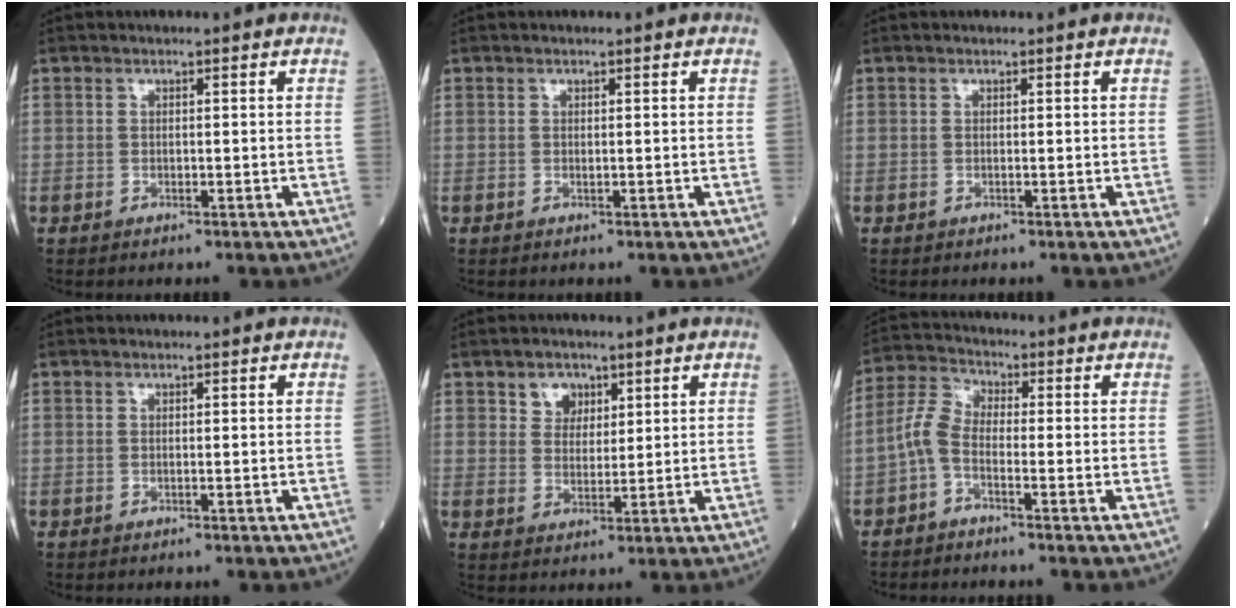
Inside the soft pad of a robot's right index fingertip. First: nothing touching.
{"total": 0.0}
{"total": 0.0}
{"total": 0.0}
{"total": 4.1, "force": [2.3, 3.1, 1.4], "torque": [-0.022, 0.005, 0.042]}
{"total": 4.2, "force": [-1.8, 1.9, 3.3], "torque": [-0.077, 0.010, -0.047]}